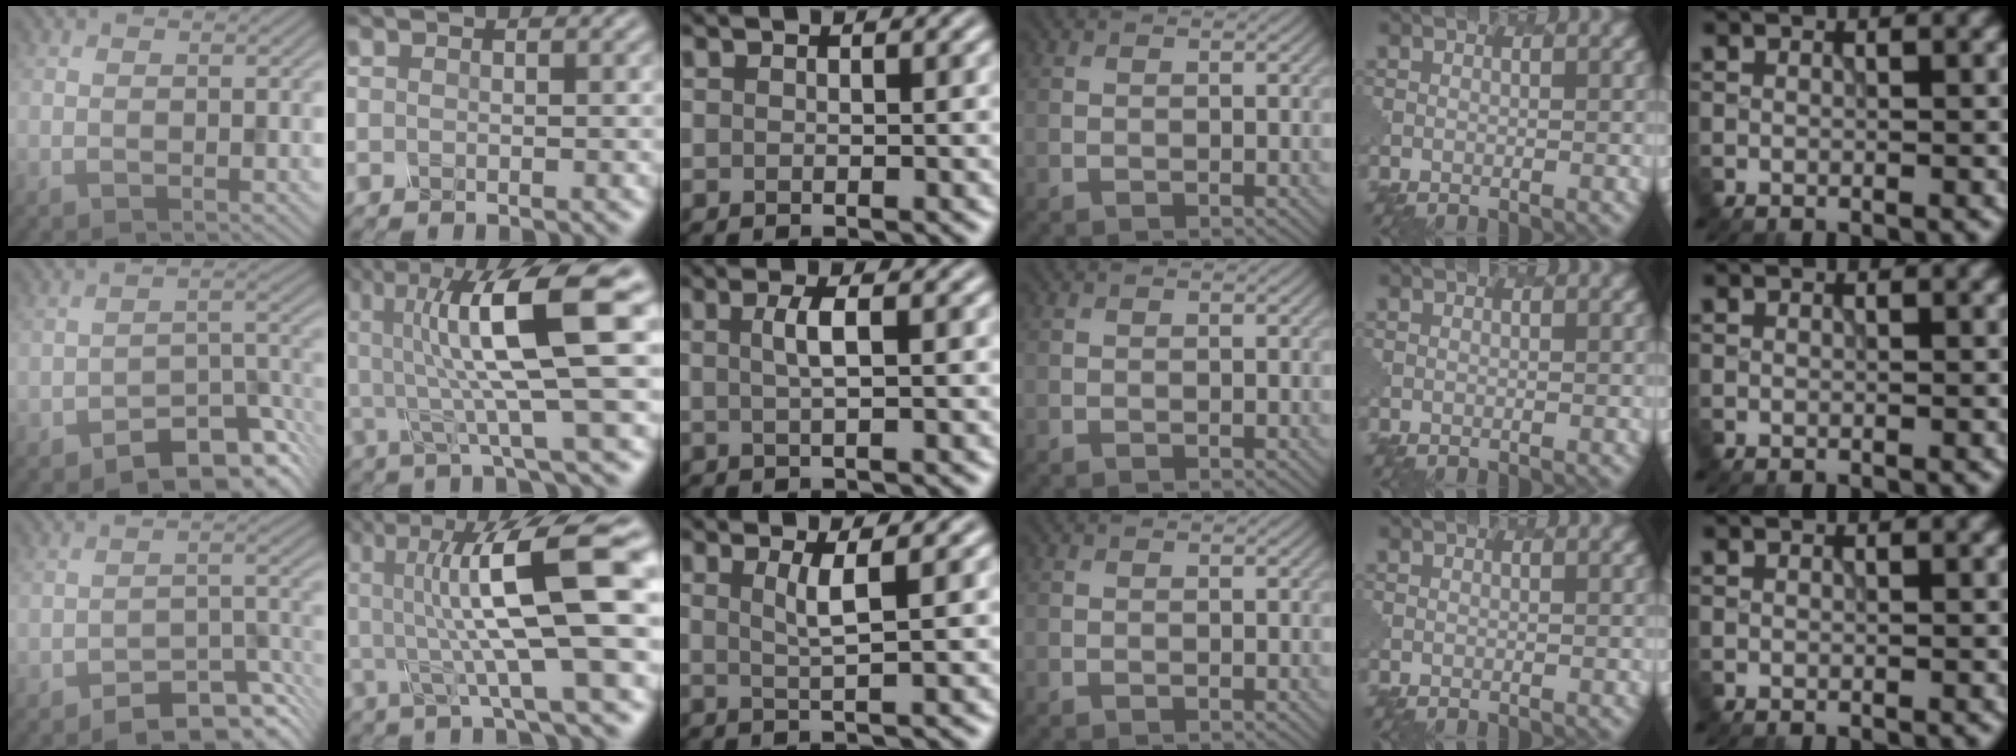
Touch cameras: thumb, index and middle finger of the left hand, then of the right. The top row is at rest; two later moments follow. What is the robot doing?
{"motion": "shake", "object": "salt shaker"}